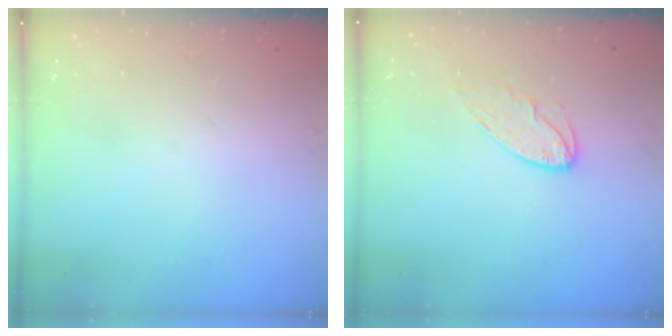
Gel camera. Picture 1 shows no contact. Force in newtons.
{"total": 7.2, "press": 7.2, "slide": 0.1}